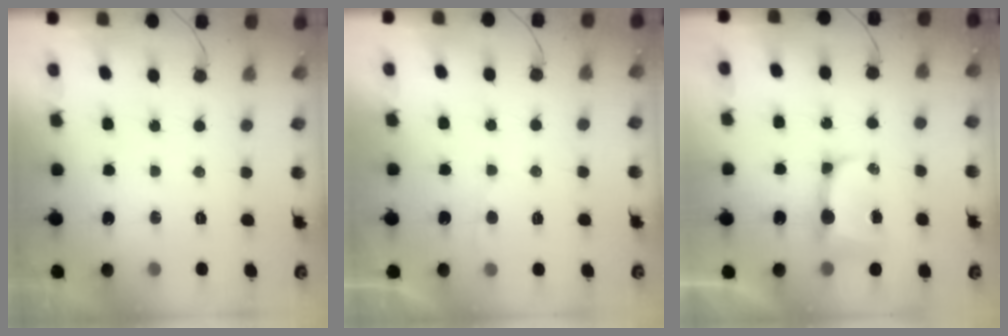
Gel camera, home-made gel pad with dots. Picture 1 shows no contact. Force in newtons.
{"total": 2.5, "press": 2.5, "slide": 0.2}
{"total": 8.7, "press": 8.7, "slide": 0.7}